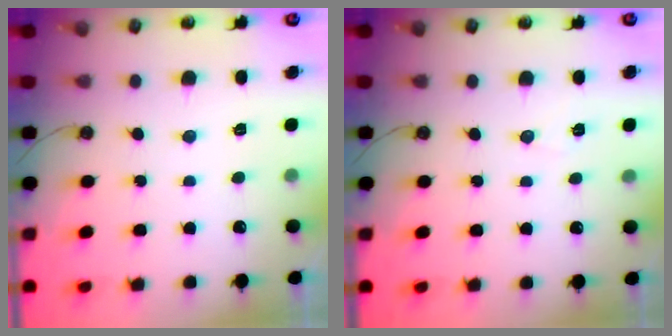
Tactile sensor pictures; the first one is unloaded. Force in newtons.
{"total": 5.2, "press": 2.8, "slide": 4.3}